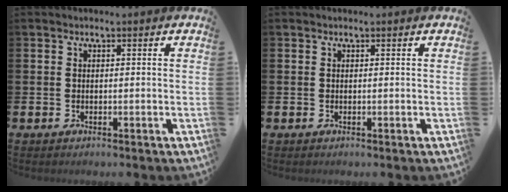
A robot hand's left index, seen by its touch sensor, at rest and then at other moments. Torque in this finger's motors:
{"motor_torque": [-0.01, -0.12, 0.04, 0.02]}